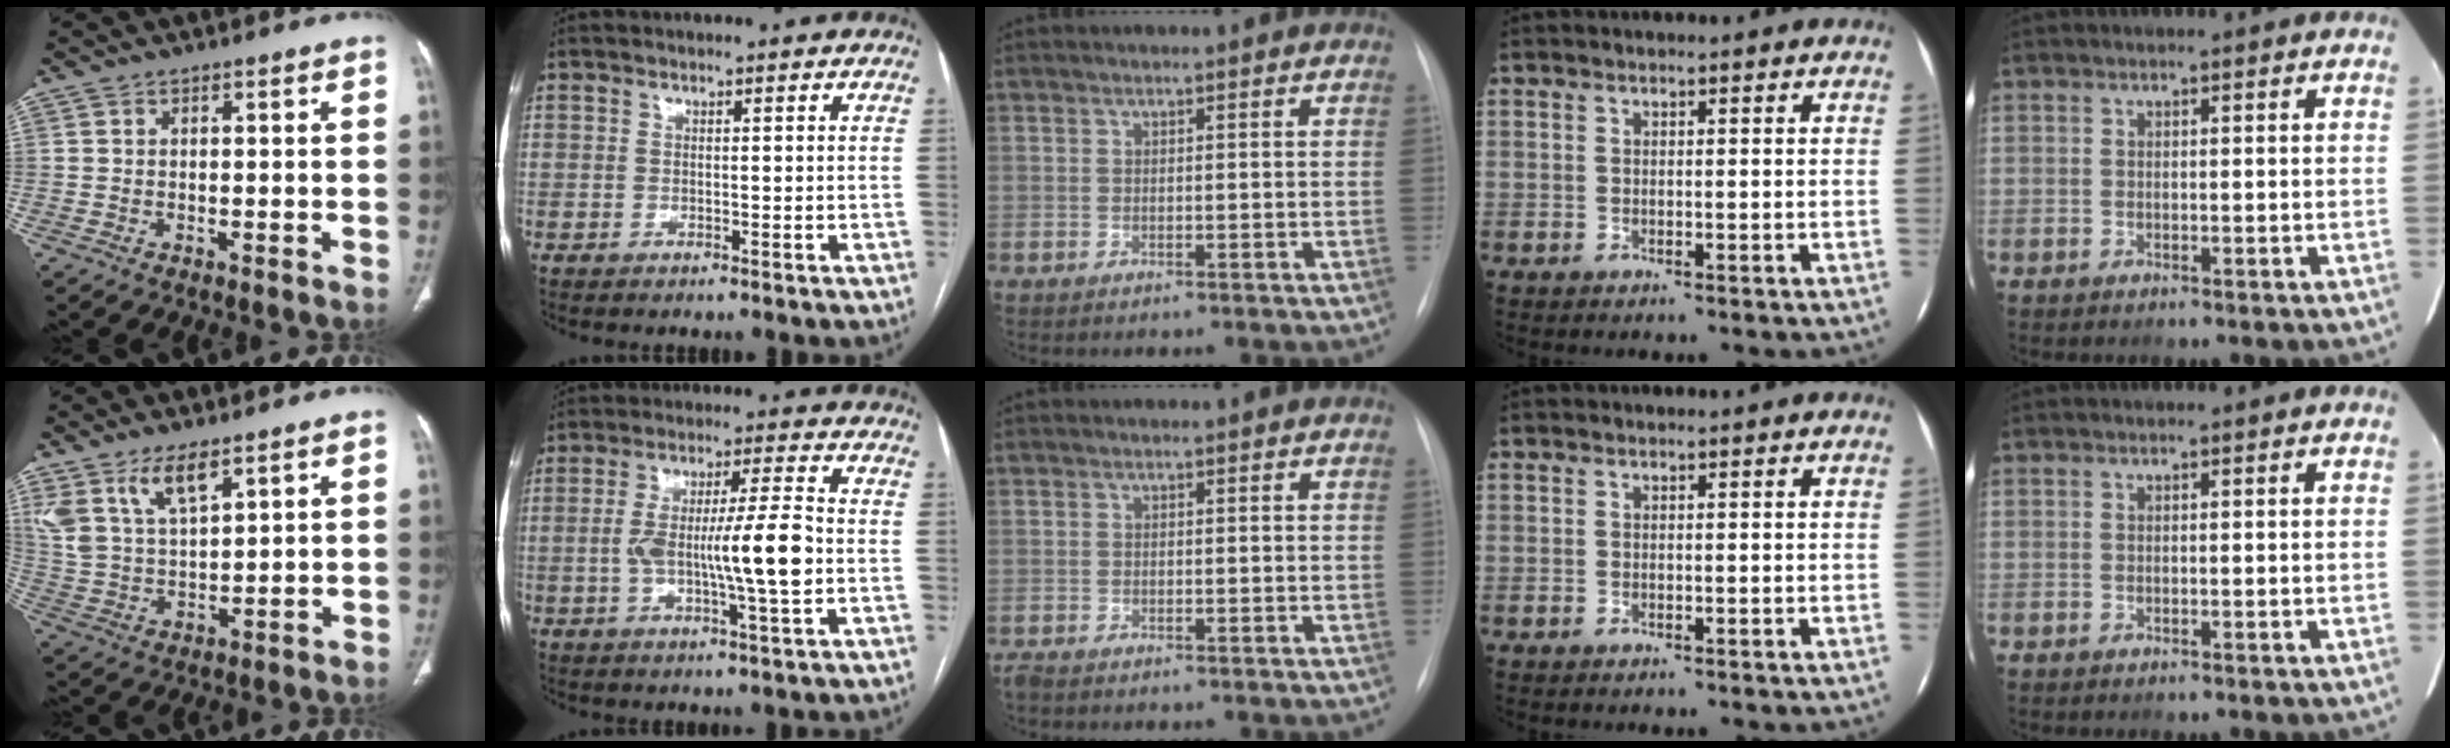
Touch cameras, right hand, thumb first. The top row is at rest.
{"thumb": {"total": 9.6, "force": [6.1, 3.7, 6.4], "torque": [-0.125, -0.024, 0.133]}, "index": {"total": 11.1, "force": [-1.5, 0.5, 11.0], "torque": [-0.195, 0.006, -0.028]}, "middle": {"total": 1.0, "force": [-0.9, 0.3, 0.5], "torque": [-0.013, -0.004, -0.015]}}